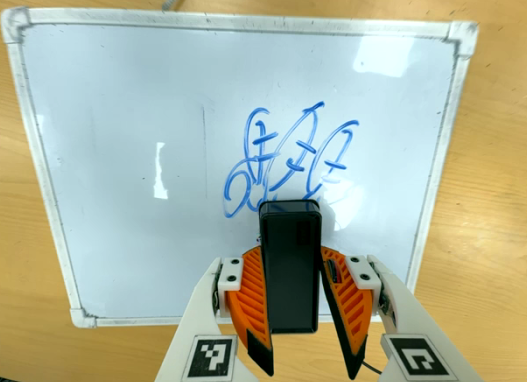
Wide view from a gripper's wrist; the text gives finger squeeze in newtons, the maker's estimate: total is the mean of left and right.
{"total": 6.1, "left": 5.7, "right": 6.5}